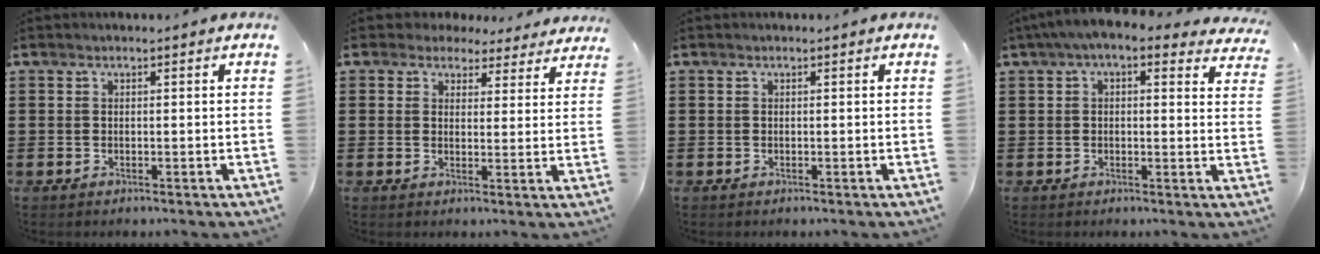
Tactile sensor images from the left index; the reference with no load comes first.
{"total": 3.5, "force": [3.1, 1.5, 0.6], "torque": [-0.026, -0.004, 0.057]}
{"total": 0.0}
{"total": 3.5, "force": [2.2, 1.3, 2.3], "torque": [-0.051, -0.002, 0.038]}